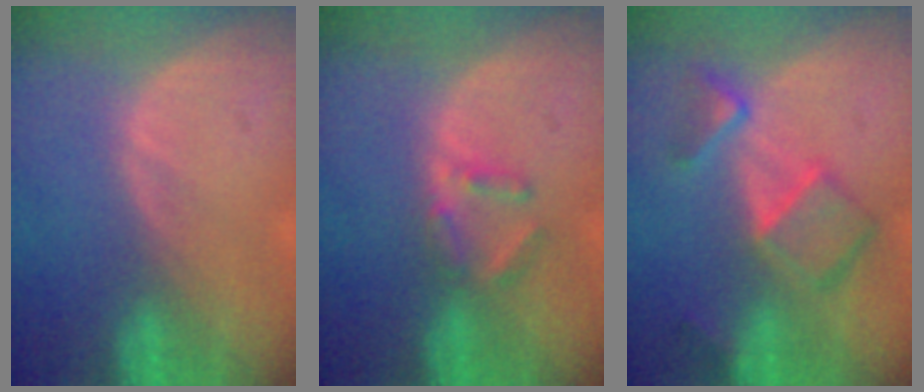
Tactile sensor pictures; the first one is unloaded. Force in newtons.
{"total": 3.0, "press": 3.0, "slide": 0.4}
{"total": 7.5, "press": 6.5, "slide": 3.7}